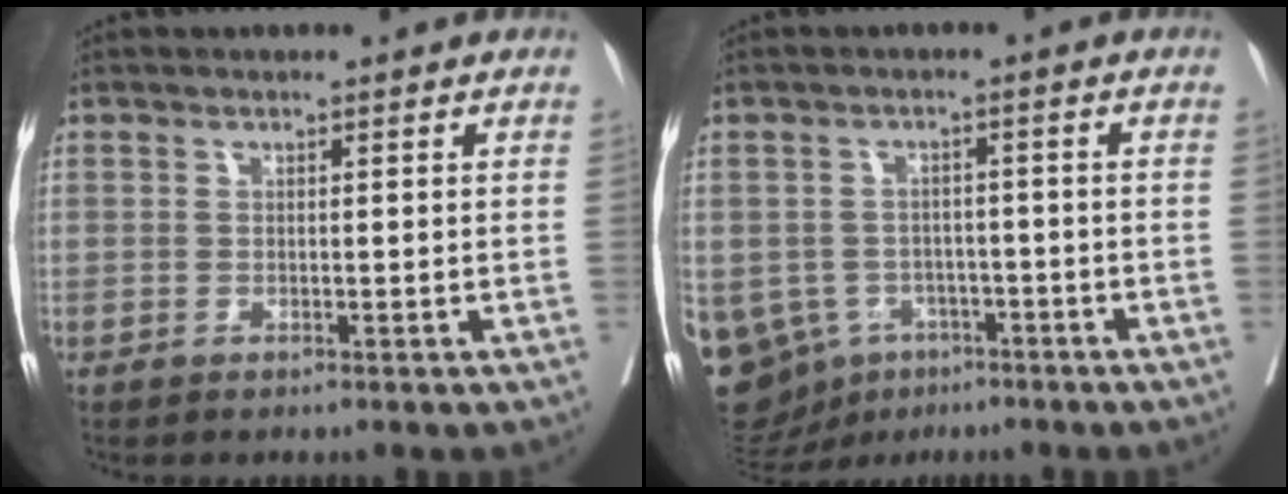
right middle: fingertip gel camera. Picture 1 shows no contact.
{"total": 18.0, "force": [-8.1, 14.4, 7.2], "torque": [-0.212, 0.008, -0.103]}